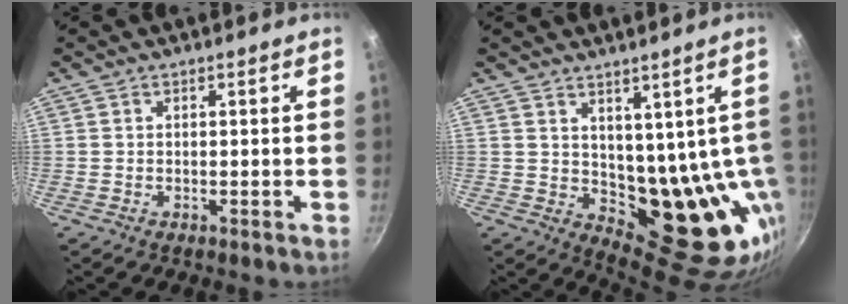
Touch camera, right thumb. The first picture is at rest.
{"total": 13.2, "force": [2.9, 8.0, 10.1], "torque": [-0.096, -0.032, 0.069]}